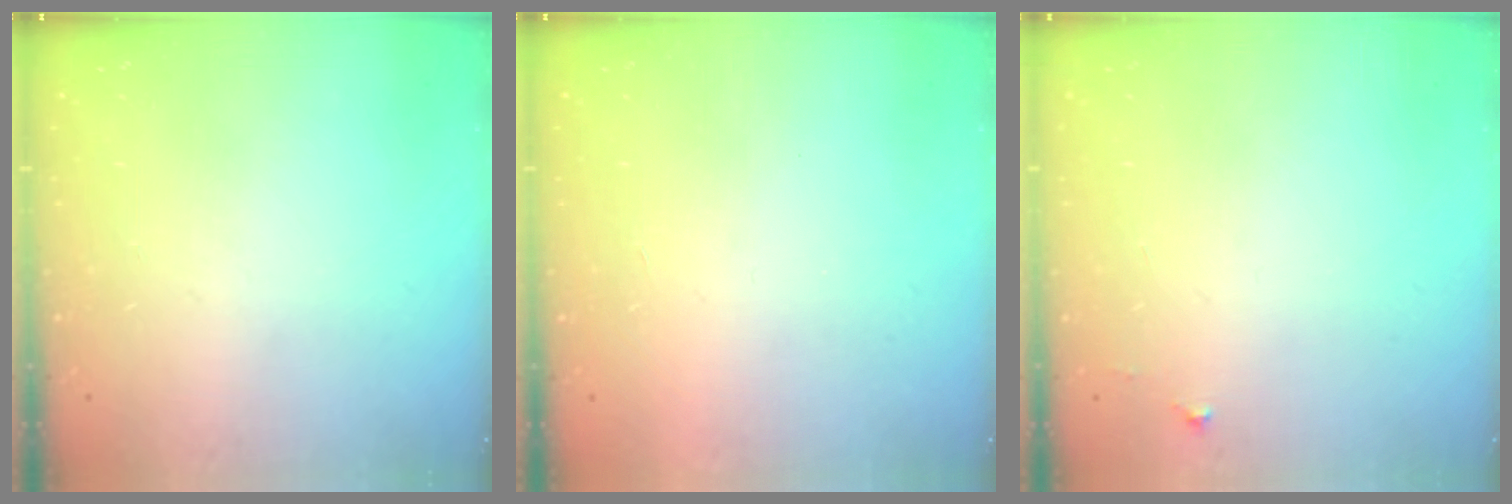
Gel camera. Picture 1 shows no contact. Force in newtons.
{"total": 1.6, "press": 1.6, "slide": 0.1}
{"total": 3.9, "press": 3.9, "slide": 0.4}